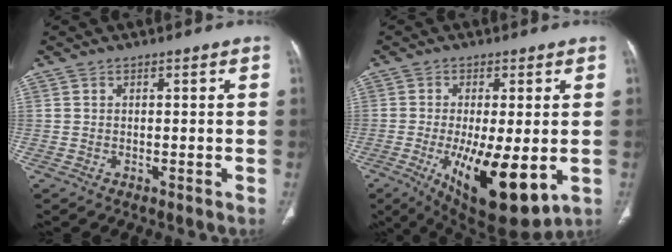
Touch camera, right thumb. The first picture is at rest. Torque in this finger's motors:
{"motor_torque": [3.16, 1.85, 1.13, -1.14, 0.56]}